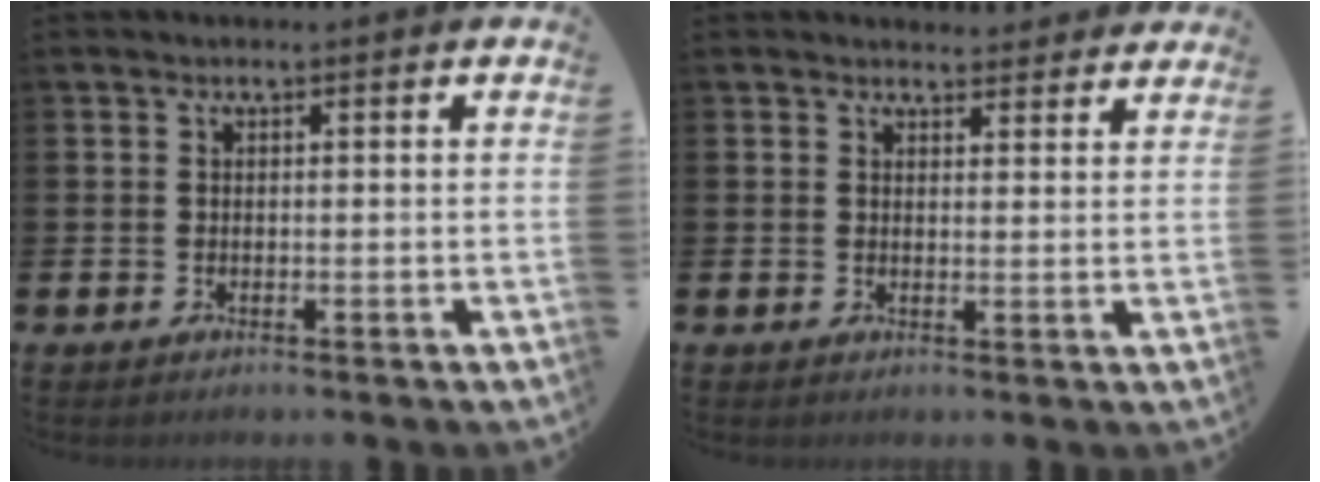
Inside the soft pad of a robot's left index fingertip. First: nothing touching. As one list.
[{"total": 2.9, "force": [2.8, 0.7, -0.2], "torque": [0.008, -0.017, 0.049]}]